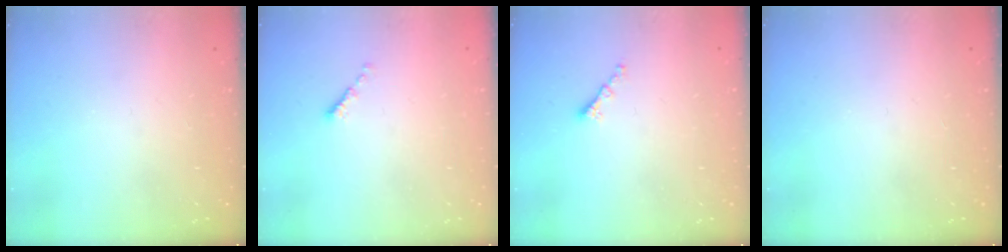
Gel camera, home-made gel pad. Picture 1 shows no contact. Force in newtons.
{"total": 0.0}
{"total": 1.6, "press": 1.6, "slide": 0.0}
{"total": 0.0}